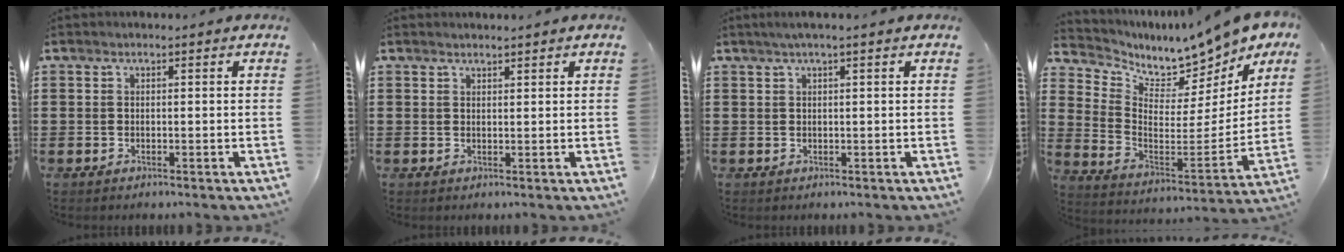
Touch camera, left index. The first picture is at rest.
{"total": 1.1, "force": [1.0, 0.1, 0.2], "torque": [-0.004, 0.000, 0.020]}
{"total": 1.4, "force": [0.6, -0.1, 1.3], "torque": [-0.022, 0.000, 0.010]}
{"total": 7.3, "force": [6.9, 1.8, 1.5], "torque": [-0.054, -0.067, 0.116]}